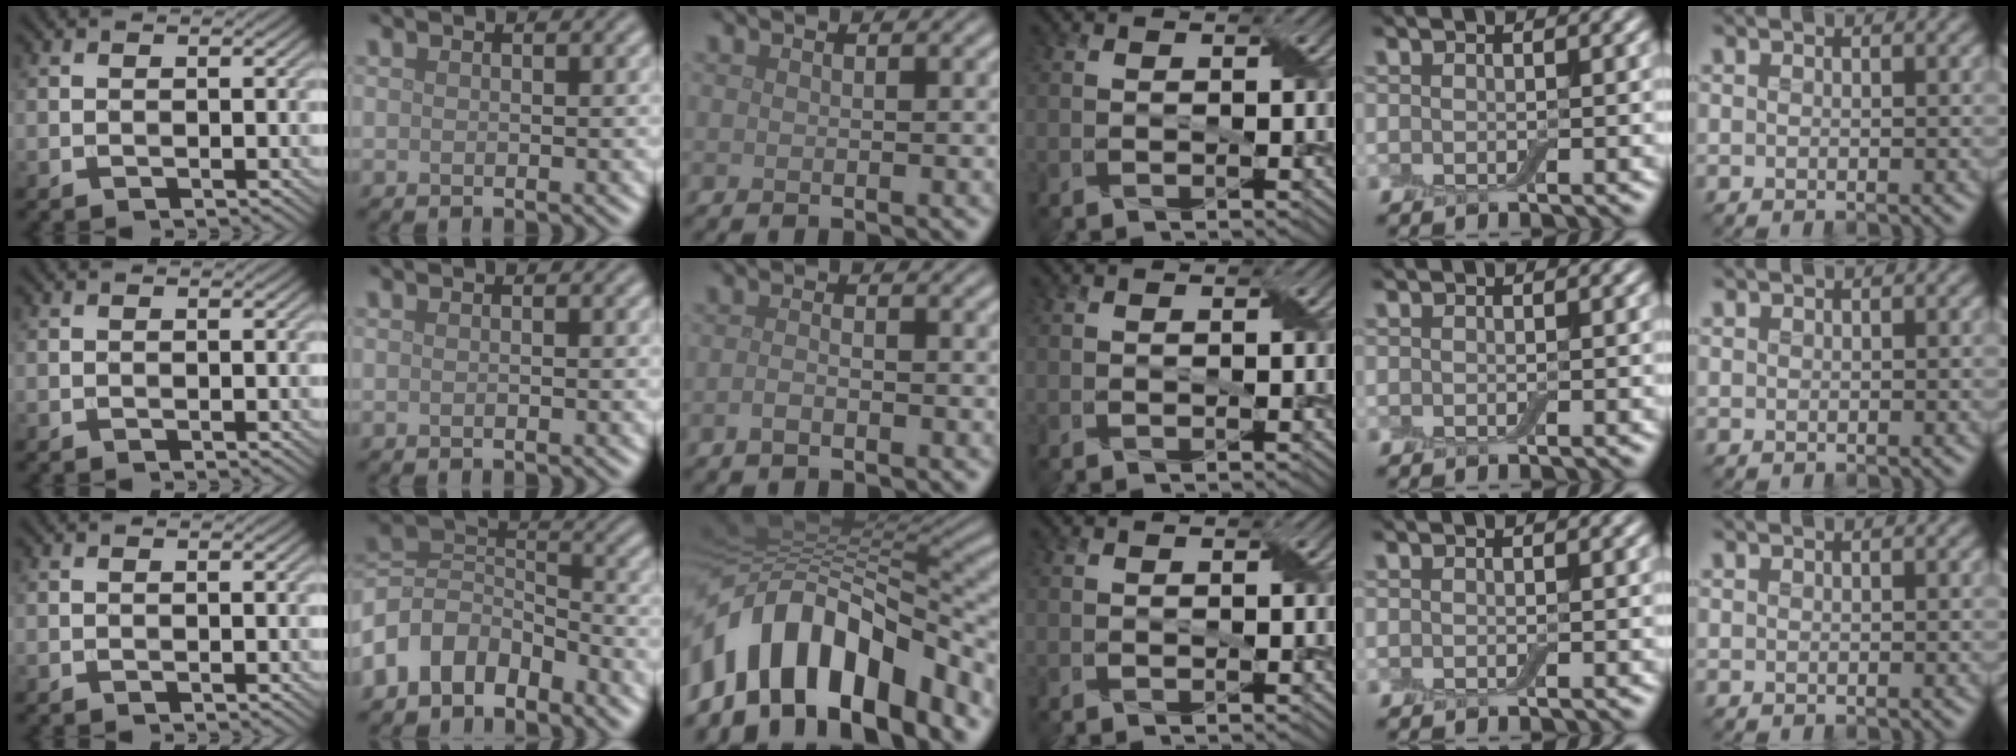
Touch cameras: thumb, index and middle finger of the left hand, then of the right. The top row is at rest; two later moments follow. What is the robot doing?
{"motion": "fold", "object": "cloth"}